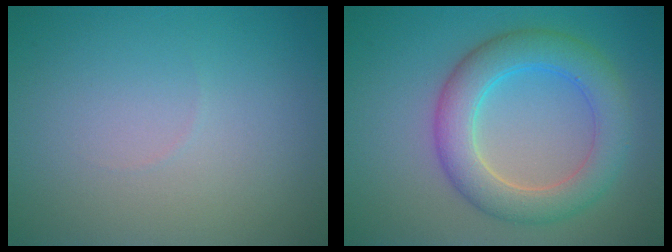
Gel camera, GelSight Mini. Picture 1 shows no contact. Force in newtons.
{"total": 5.7, "press": 5.7, "slide": 0.1}